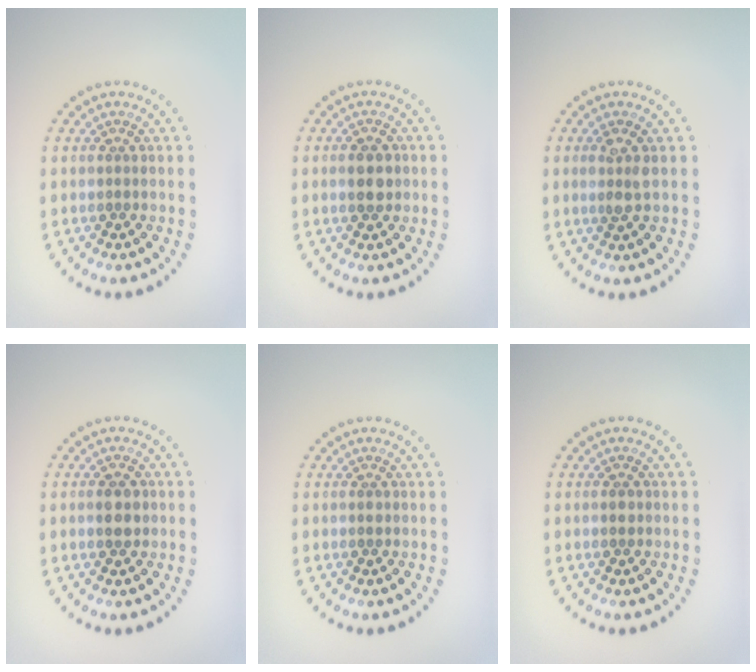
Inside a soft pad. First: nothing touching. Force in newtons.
{"total": 2.8, "press": 2.8, "slide": 0.2}
{"total": 1.8, "press": 1.7, "slide": 0.6}
{"total": 2.5, "press": 2.5, "slide": 0.1}
{"total": 0.6, "press": 0.6, "slide": 0.1}
{"total": 1.0, "press": 1.0, "slide": 0.0}